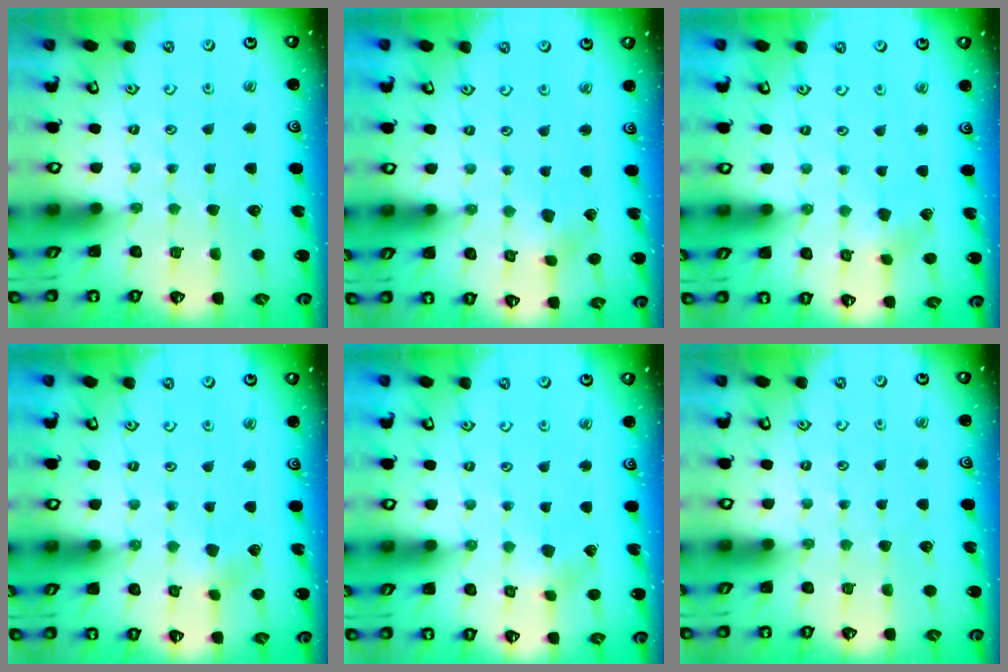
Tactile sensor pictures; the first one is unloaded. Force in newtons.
{"total": 3.0, "press": 3.0, "slide": 0.4}
{"total": 3.3, "press": 3.3, "slide": 0.5}
{"total": 2.5, "press": 2.4, "slide": 0.6}
{"total": 2.5, "press": 2.4, "slide": 0.7}
{"total": 0.0}